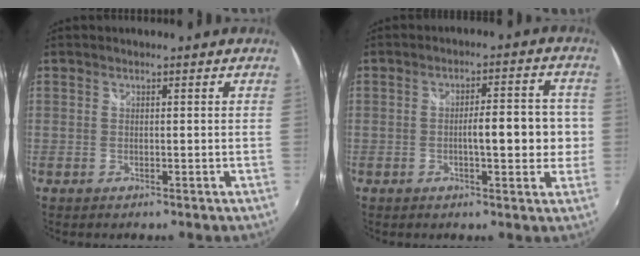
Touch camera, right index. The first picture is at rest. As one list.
[{"total": 8.4, "force": [-0.9, 2.4, 8.0], "torque": [-0.129, 0.005, -0.011]}]